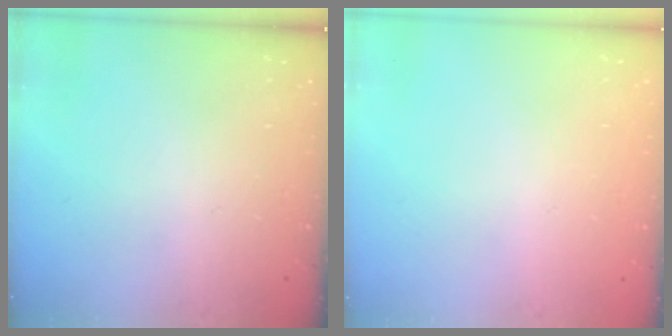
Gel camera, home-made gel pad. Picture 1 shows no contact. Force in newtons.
{"total": 0.0}